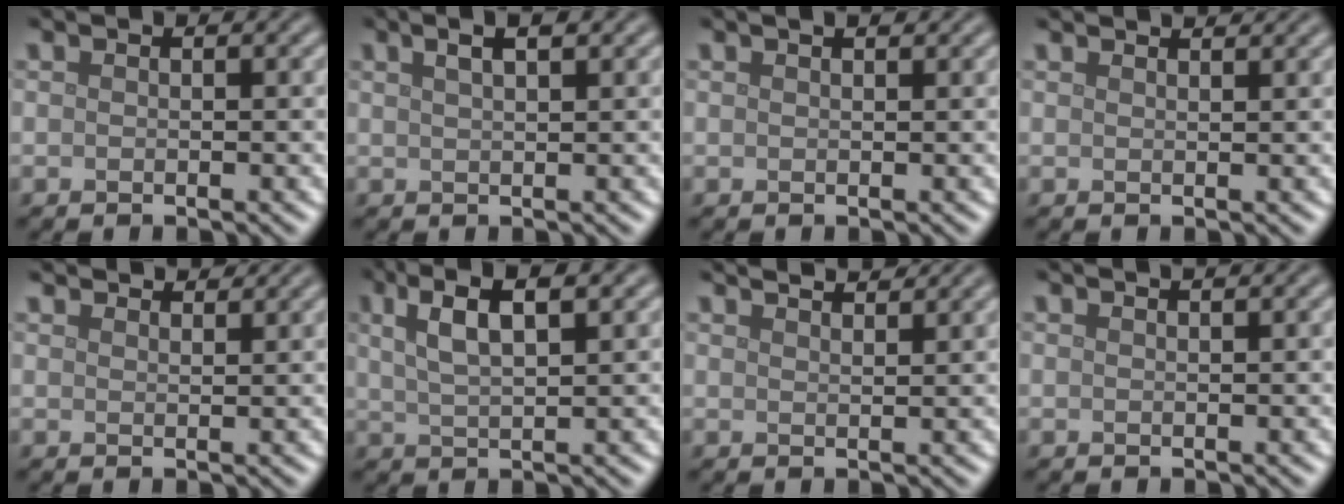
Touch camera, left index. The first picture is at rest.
{"total": 3.4, "force": [2.0, 1.2, 2.5], "torque": [-0.018, 0.009, 0.010]}
{"total": 1.7, "force": [1.3, 0.6, 1.0], "torque": [-0.007, -0.002, 0.005]}
{"total": 2.9, "force": [2.5, 0.8, 1.1], "torque": [-0.002, 0.009, 0.008]}
{"total": 4.3, "force": [4.0, 0.7, 1.2], "torque": [-0.017, 0.004, 0.046]}
{"total": 5.2, "force": [2.5, 1.5, 4.3], "torque": [-0.073, 0.009, 0.043]}
{"total": 4.4, "force": [3.8, 1.1, 1.9], "torque": [-0.005, 0.021, 0.026]}
{"total": 2.4, "force": [1.7, 1.0, 1.4], "torque": [0.001, 0.008, -0.008]}